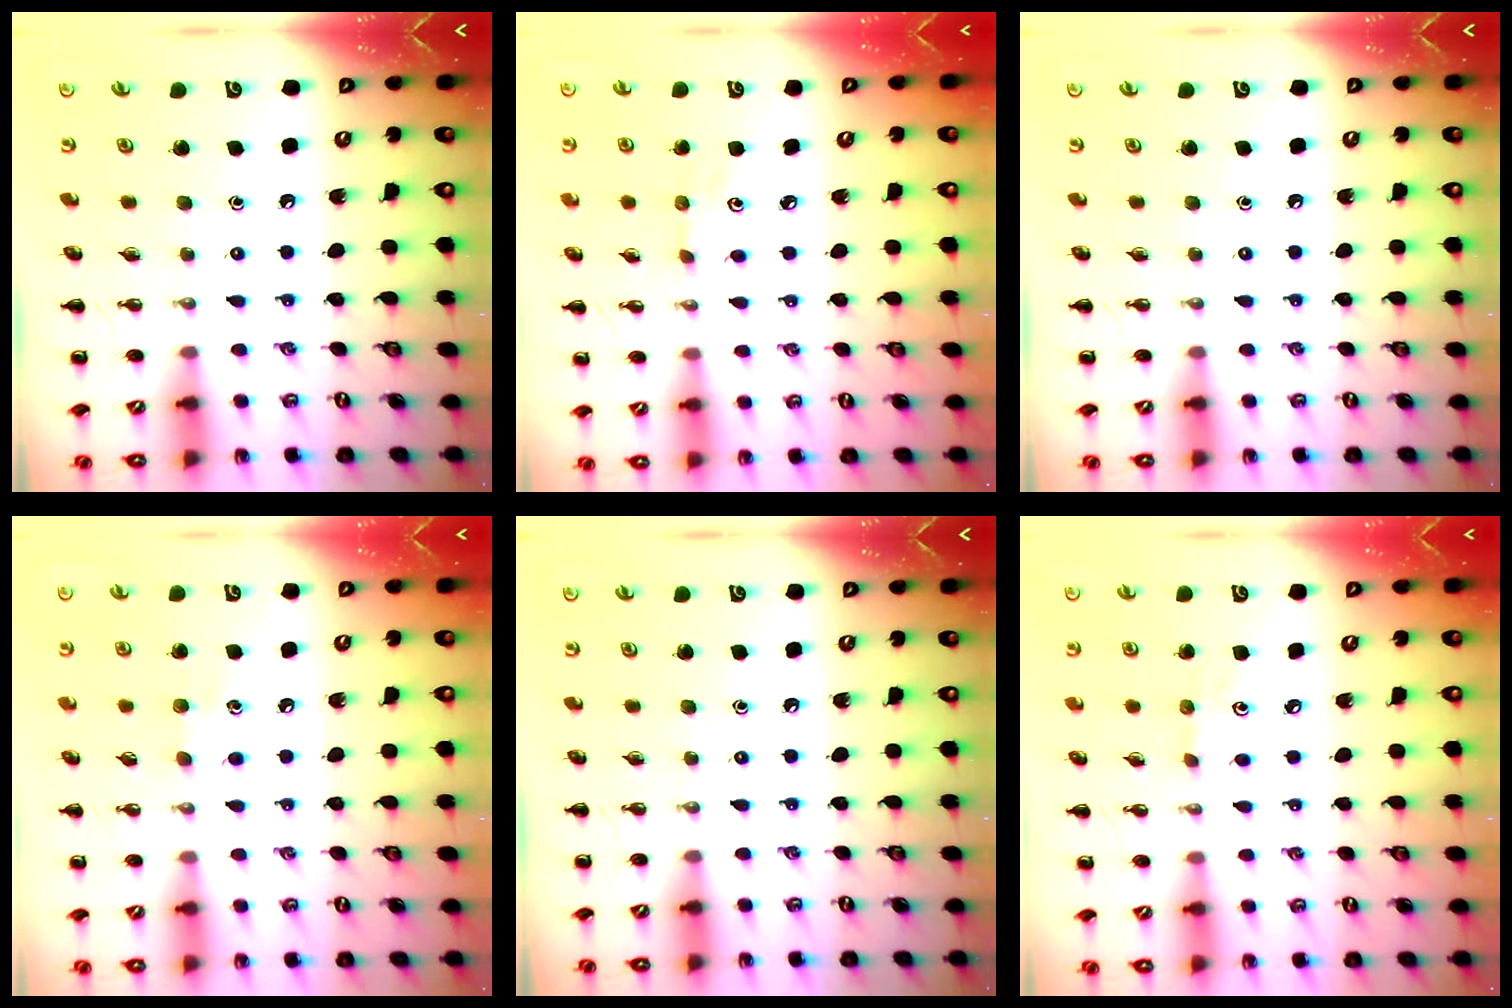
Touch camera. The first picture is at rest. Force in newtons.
{"total": 3.8, "press": 3.6, "slide": 1.1}
{"total": 0.0}
{"total": 5.6, "press": 5.5, "slide": 1.4}
{"total": 0.0}
{"total": 4.3, "press": 4.0, "slide": 1.4}